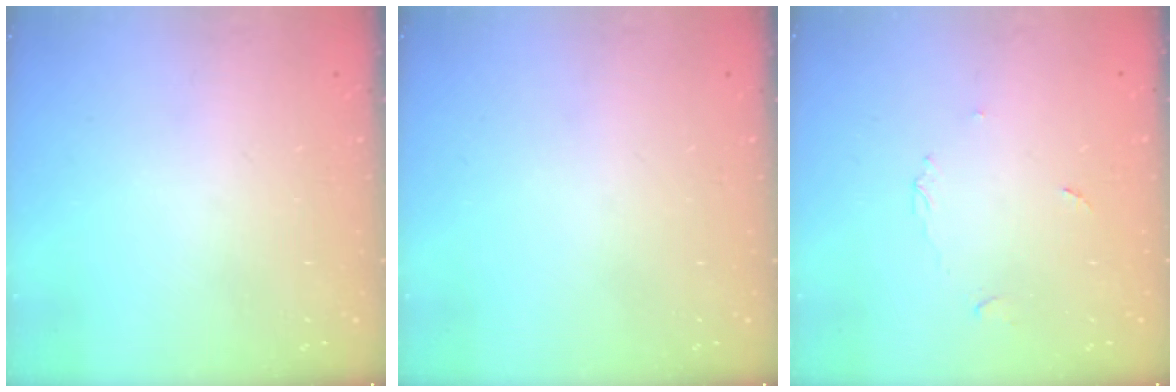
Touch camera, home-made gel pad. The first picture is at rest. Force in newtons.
{"total": 0.0}
{"total": 3.1, "press": 3.0, "slide": 0.4}